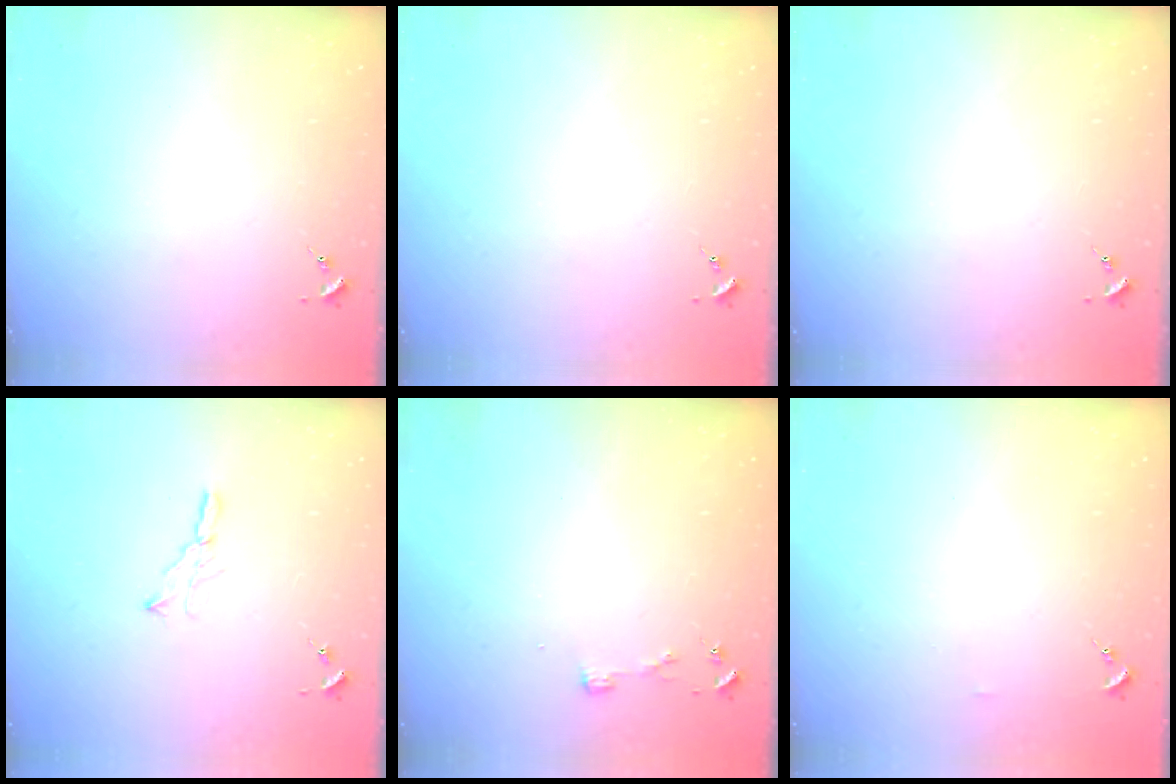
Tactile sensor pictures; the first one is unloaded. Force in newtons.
{"total": 0.0}
{"total": 0.0}
{"total": 5.2, "press": 5.2, "slide": 0.3}
{"total": 3.3, "press": 3.3, "slide": 0.4}
{"total": 3.2, "press": 3.2, "slide": 0.4}